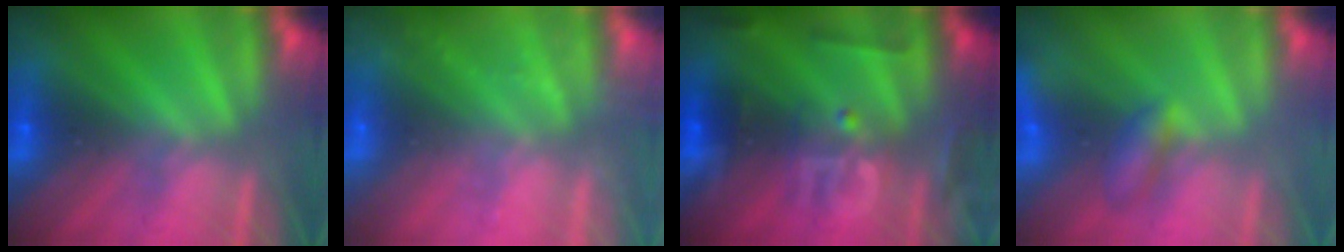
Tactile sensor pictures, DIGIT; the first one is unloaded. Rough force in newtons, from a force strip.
{"total": 2.2}
{"total": 2.8}
{"total": 2.1}